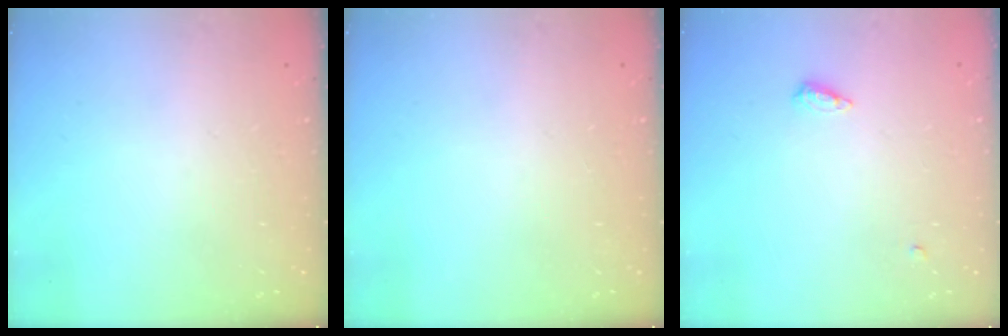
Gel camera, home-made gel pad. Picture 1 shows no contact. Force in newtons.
{"total": 0.0}
{"total": 5.5, "press": 5.4, "slide": 1.0}